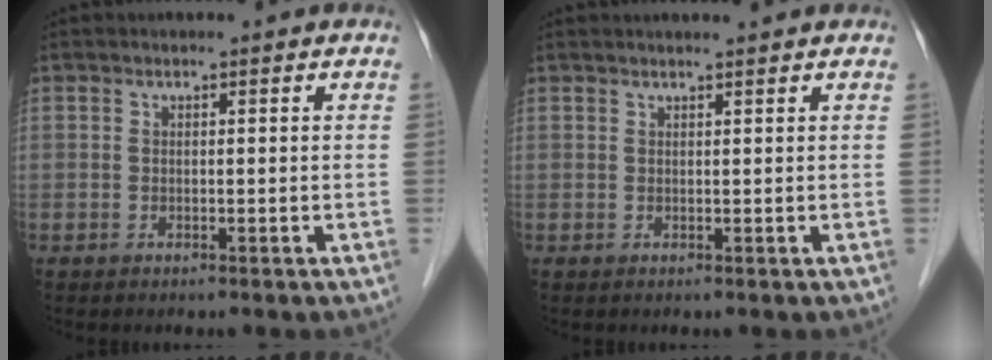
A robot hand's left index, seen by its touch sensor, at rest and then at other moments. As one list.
[{"total": 2.8, "force": [2.6, -0.2, 1.1], "torque": [-0.012, 0.015, 0.035]}]